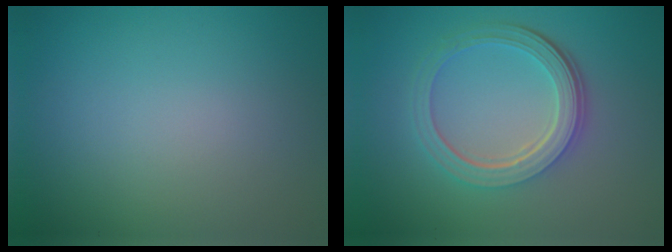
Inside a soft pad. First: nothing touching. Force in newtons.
{"total": 5.2, "press": 3.7, "slide": 3.6}